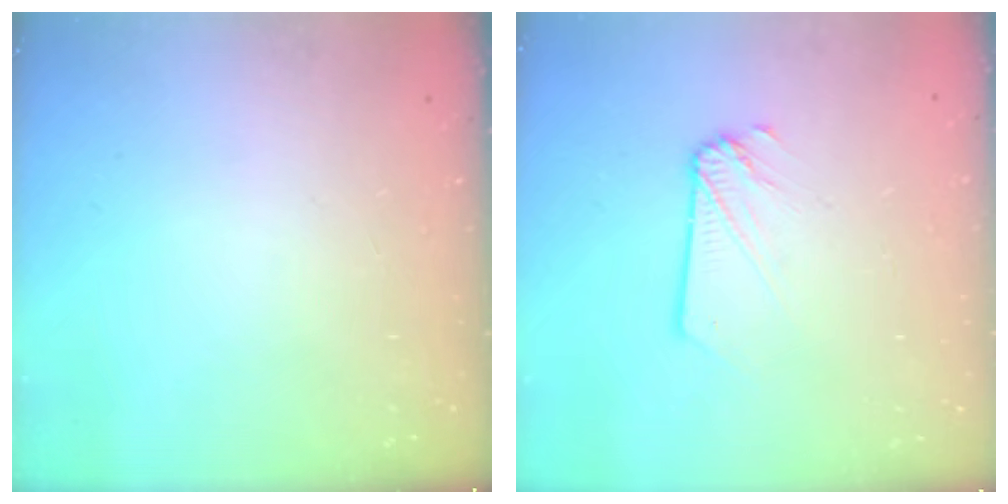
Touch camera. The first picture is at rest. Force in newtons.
{"total": 2.1, "press": 2.1, "slide": 0.1}